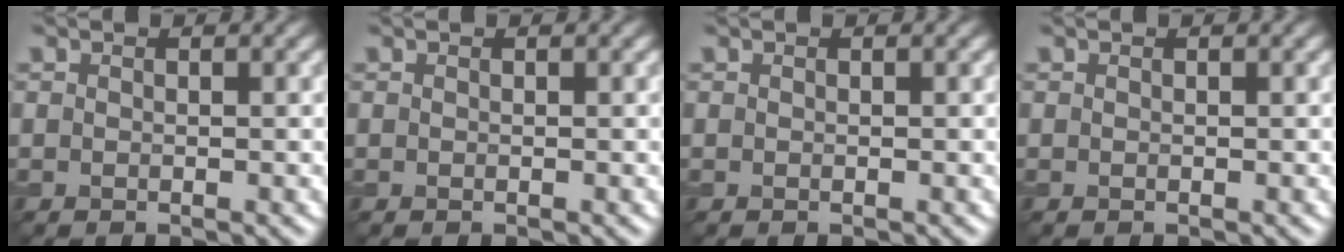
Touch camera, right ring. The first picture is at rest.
{"total": 0.0}
{"total": 0.0}
{"total": 0.0}